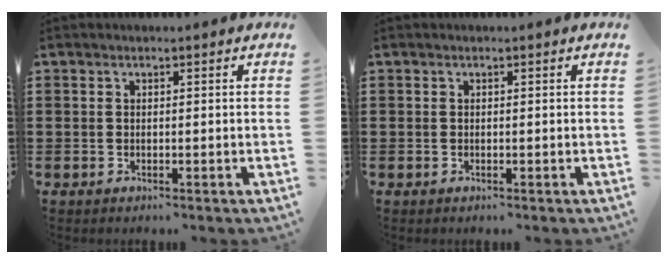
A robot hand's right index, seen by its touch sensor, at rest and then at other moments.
{"total": 0.0}